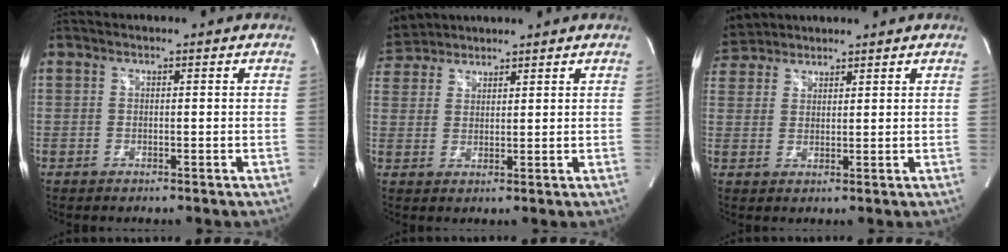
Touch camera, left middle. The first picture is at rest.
{"total": 6.4, "force": [6.0, 2.1, 0.7], "torque": [-0.023, 0.029, 0.119]}
{"total": 5.7, "force": [5.3, 1.9, 0.4], "torque": [-0.015, 0.025, 0.106]}